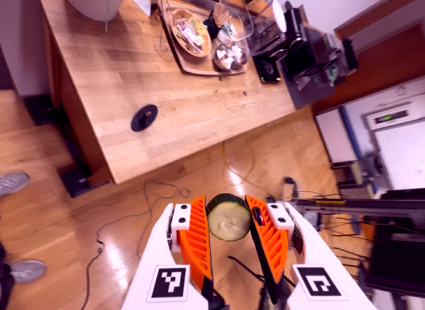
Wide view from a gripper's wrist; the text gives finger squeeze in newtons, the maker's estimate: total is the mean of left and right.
{"total": 8.1, "left": 8.0, "right": 8.2}